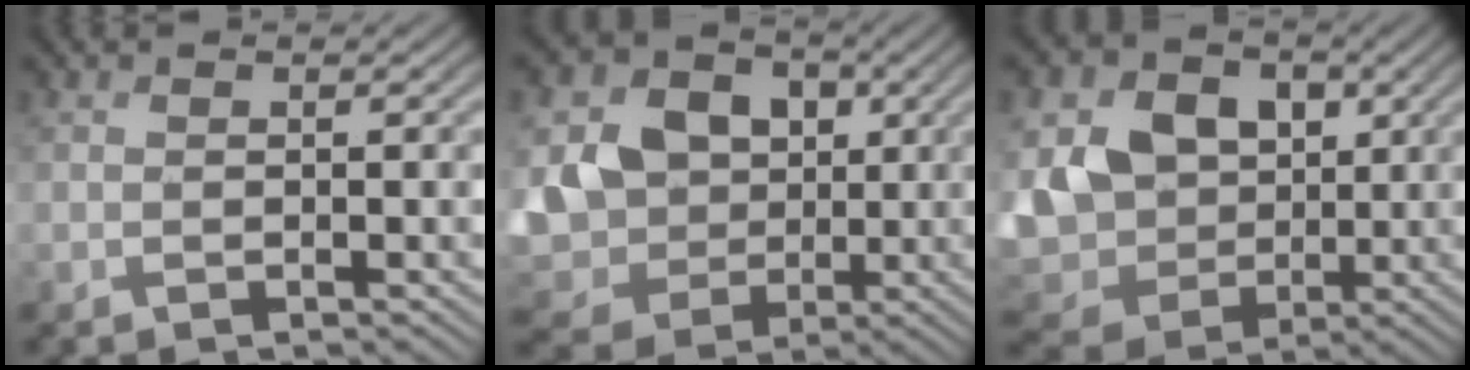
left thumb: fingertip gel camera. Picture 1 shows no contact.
{"total": 13.0, "force": [0.9, 11.3, 6.2], "torque": [-0.192, -0.020, 0.012]}
{"total": 13.3, "force": [1.9, 11.1, 7.1], "torque": [-0.212, -0.008, 0.042]}